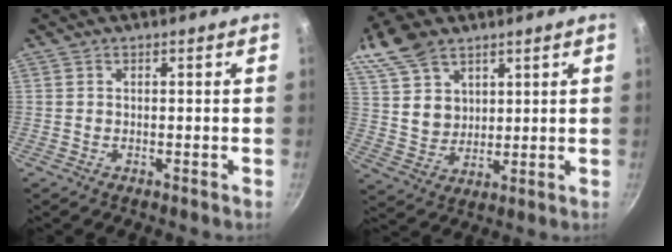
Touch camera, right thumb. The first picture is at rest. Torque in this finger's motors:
{"motor_torque": [-0.09, 0.23, 0.39, 0.26, 0.04]}